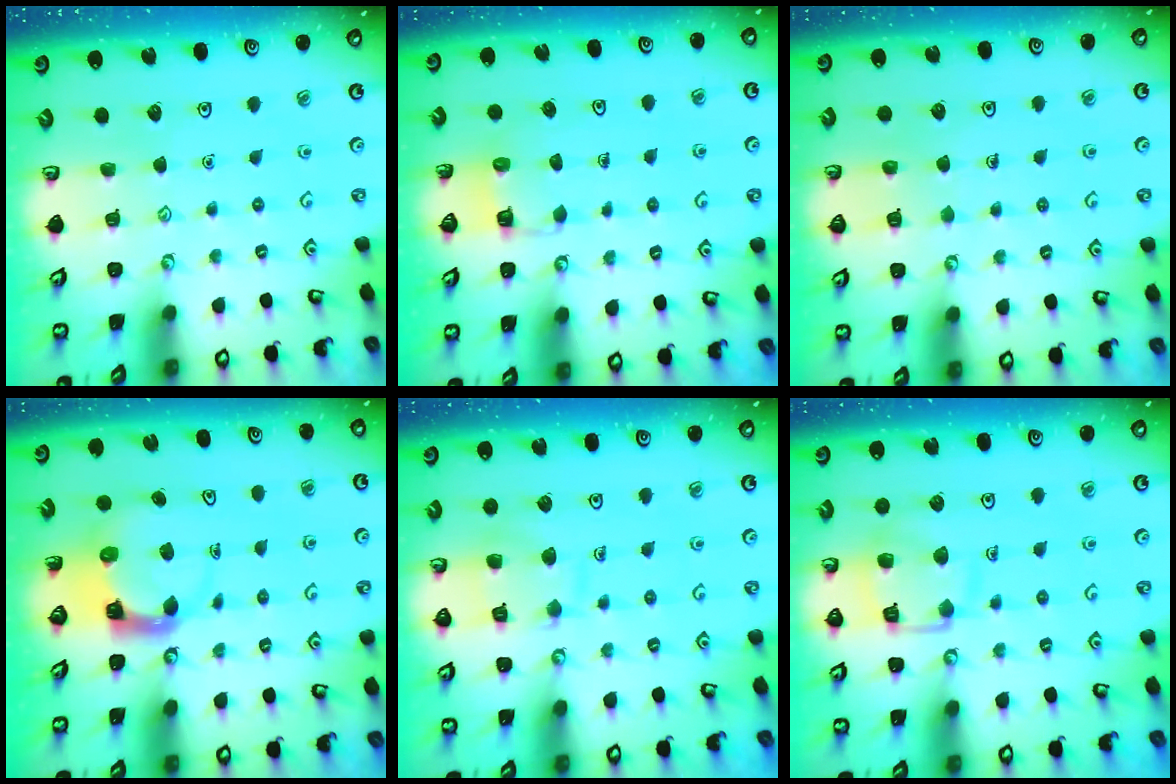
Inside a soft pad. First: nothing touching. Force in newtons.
{"total": 3.2, "press": 3.2, "slide": 0.2}
{"total": 3.9, "press": 3.9, "slide": 0.3}
{"total": 3.9, "press": 3.9, "slide": 0.5}
{"total": 10.1, "press": 10.0, "slide": 0.9}
{"total": 12.8, "press": 12.7, "slide": 1.3}